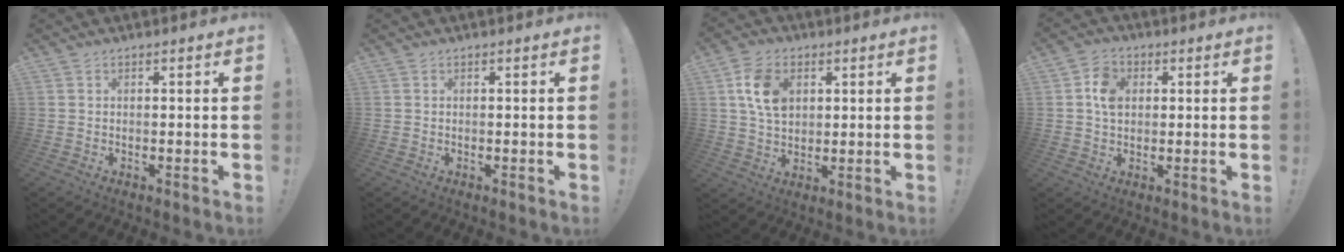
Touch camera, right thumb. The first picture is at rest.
{"total": 0.0}
{"total": 11.1, "force": [3.5, 7.8, 7.1], "torque": [-0.119, 0.006, 0.067]}
{"total": 6.7, "force": [1.2, 5.2, 4.1], "torque": [-0.062, 0.009, 0.022]}